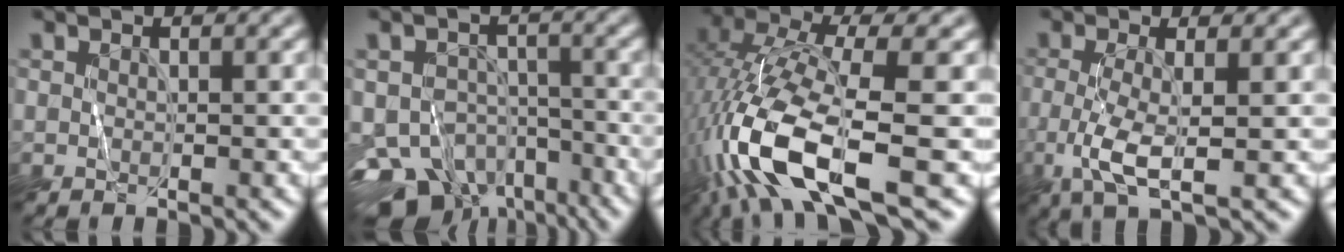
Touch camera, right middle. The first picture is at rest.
{"total": 9.1, "force": [-6.4, 5.7, 3.1], "torque": [-0.041, -0.004, -0.108]}
{"total": 12.2, "force": [-5.4, 3.1, 10.4], "torque": [-0.232, 0.001, -0.106]}
{"total": 3.7, "force": [-1.2, 0.5, 3.5], "torque": [-0.081, -0.007, -0.025]}